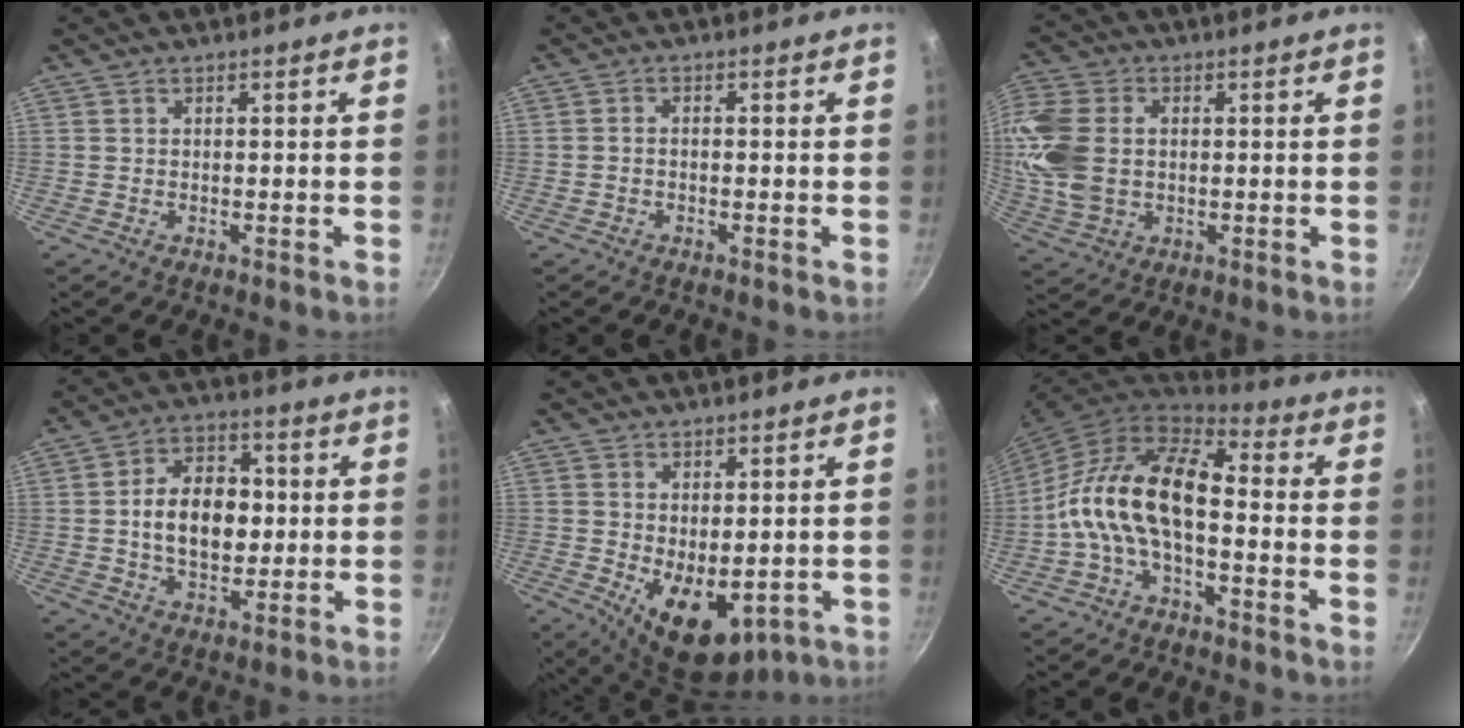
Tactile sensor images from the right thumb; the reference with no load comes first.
{"total": 1.0, "force": [-0.5, 0.6, 0.6], "torque": [-0.009, 0.005, -0.010]}
{"total": 15.6, "force": [1.0, 11.0, 11.0], "torque": [-0.273, 0.007, 0.024]}
{"total": 12.7, "force": [0.3, 8.4, 9.6], "torque": [-0.130, 0.014, 0.002]}
{"total": 12.1, "force": [-3.0, 6.7, 9.6], "torque": [-0.134, -0.010, -0.020]}
{"total": 15.3, "force": [-2.4, 7.6, 13.1], "torque": [-0.239, 0.056, -0.056]}